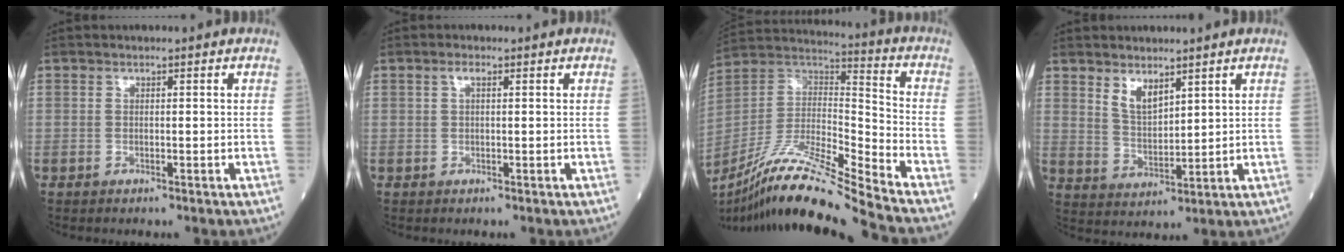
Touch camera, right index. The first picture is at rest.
{"total": 1.2, "force": [0.5, 0.3, 1.0], "torque": [-0.022, 0.007, 0.007]}
{"total": 19.9, "force": [-17.0, -1.7, 10.1], "torque": [-0.209, -0.005, -0.314]}
{"total": 4.6, "force": [3.2, 1.7, 2.9], "torque": [-0.061, -0.011, 0.069]}